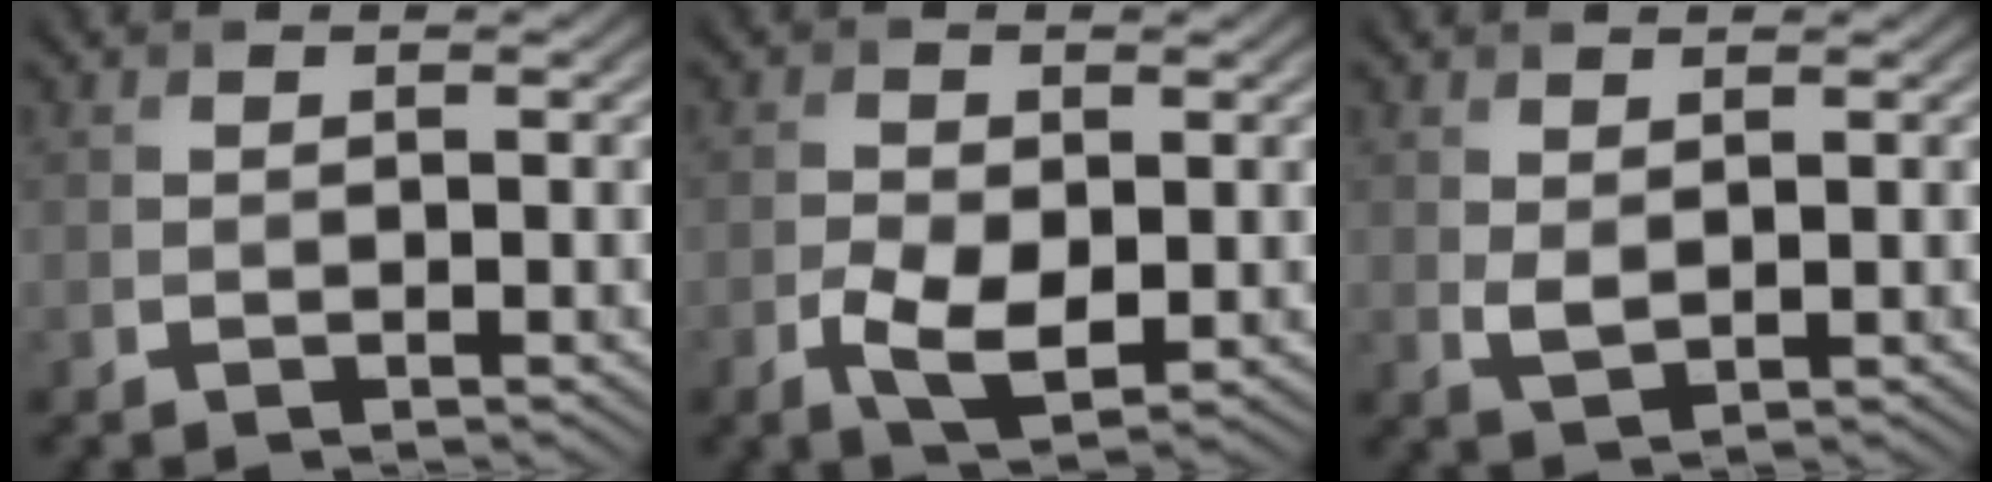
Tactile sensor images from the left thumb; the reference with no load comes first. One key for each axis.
{"total": 4.6, "fx": -1.1, "fy": 2.6, "fz": 3.6, "tx": -0.077, "ty": -0.009, "tz": -0.020}
{"total": 1.7, "fx": 1.0, "fy": 0.8, "fz": 1.2, "tx": -0.033, "ty": -0.004, "tz": 0.022}